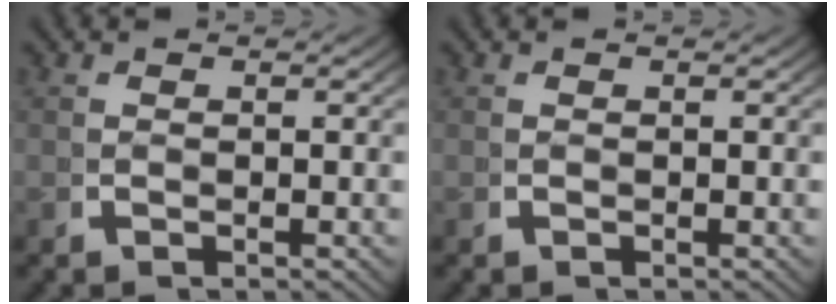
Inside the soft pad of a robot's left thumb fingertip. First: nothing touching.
{"total": 0.0}